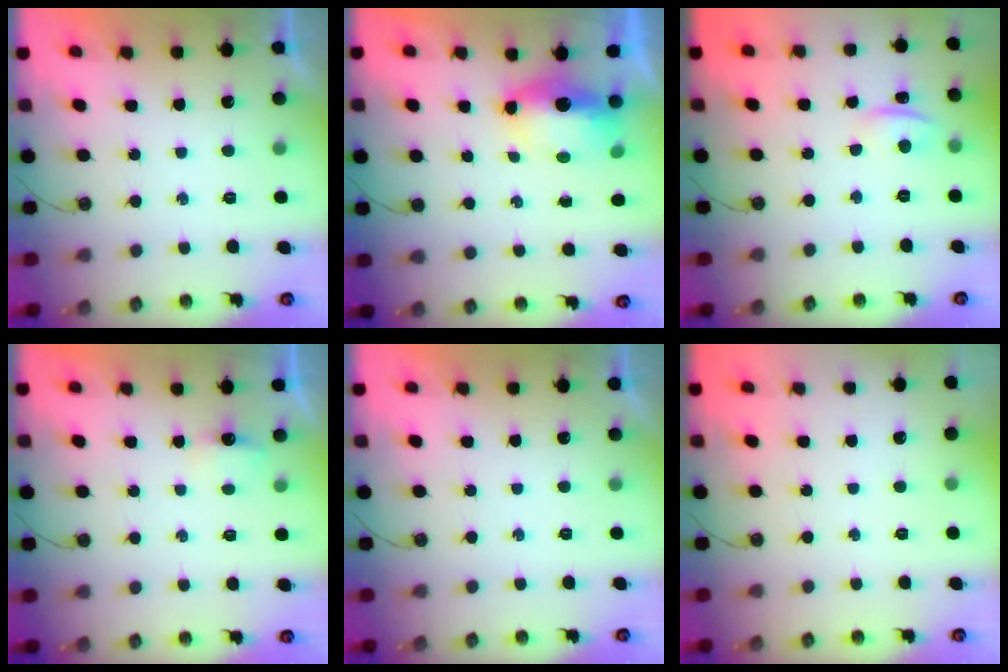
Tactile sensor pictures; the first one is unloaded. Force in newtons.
{"total": 6.8, "press": 6.7, "slide": 1.1}
{"total": 1.6, "press": 1.2, "slide": 1.0}
{"total": 2.9, "press": 2.9, "slide": 0.3}
{"total": 0.0}
{"total": 0.0}